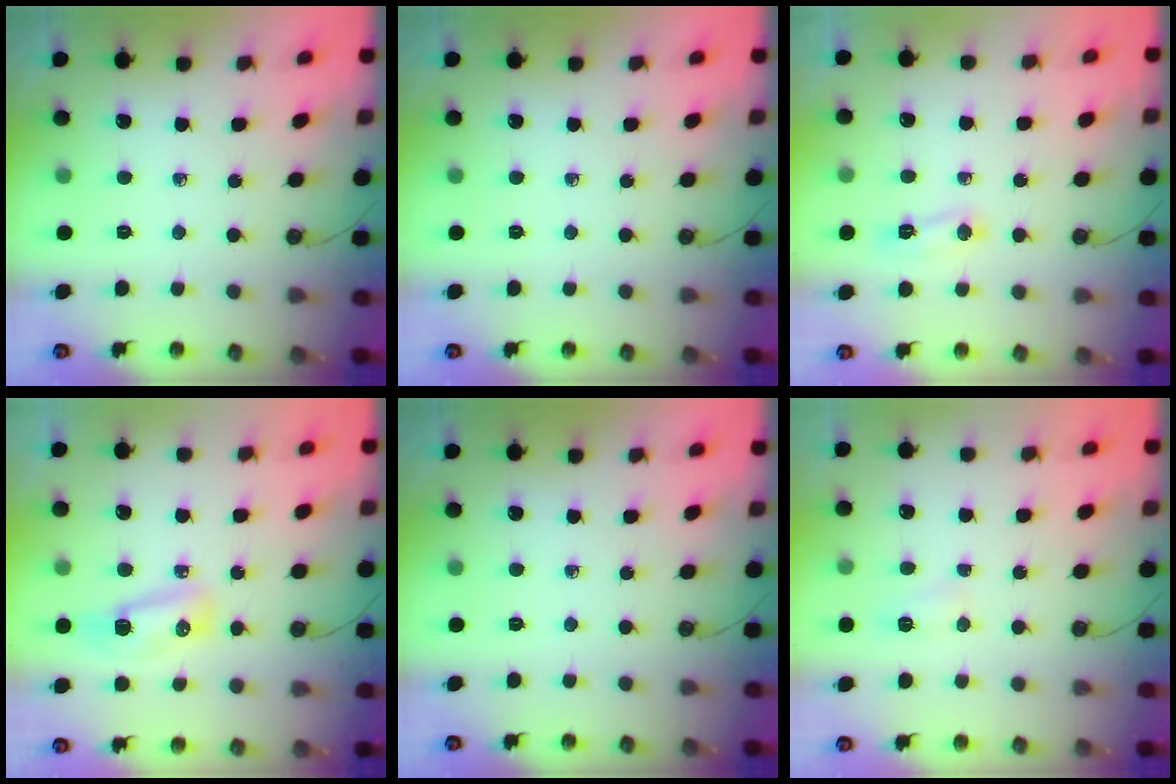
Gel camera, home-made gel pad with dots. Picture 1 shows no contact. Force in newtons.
{"total": 0.0}
{"total": 14.9, "press": 6.6, "slide": 13.4}
{"total": 8.8, "press": 8.4, "slide": 2.8}
{"total": 0.0}
{"total": 5.7, "press": 5.7, "slide": 0.6}